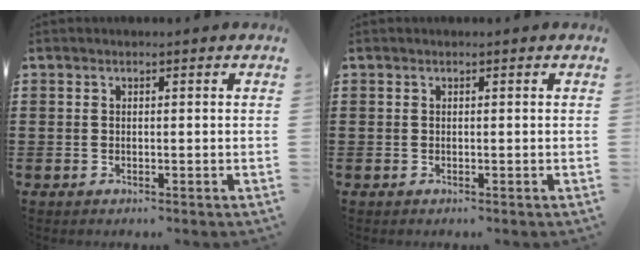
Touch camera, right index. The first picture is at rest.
{"total": 0.0}